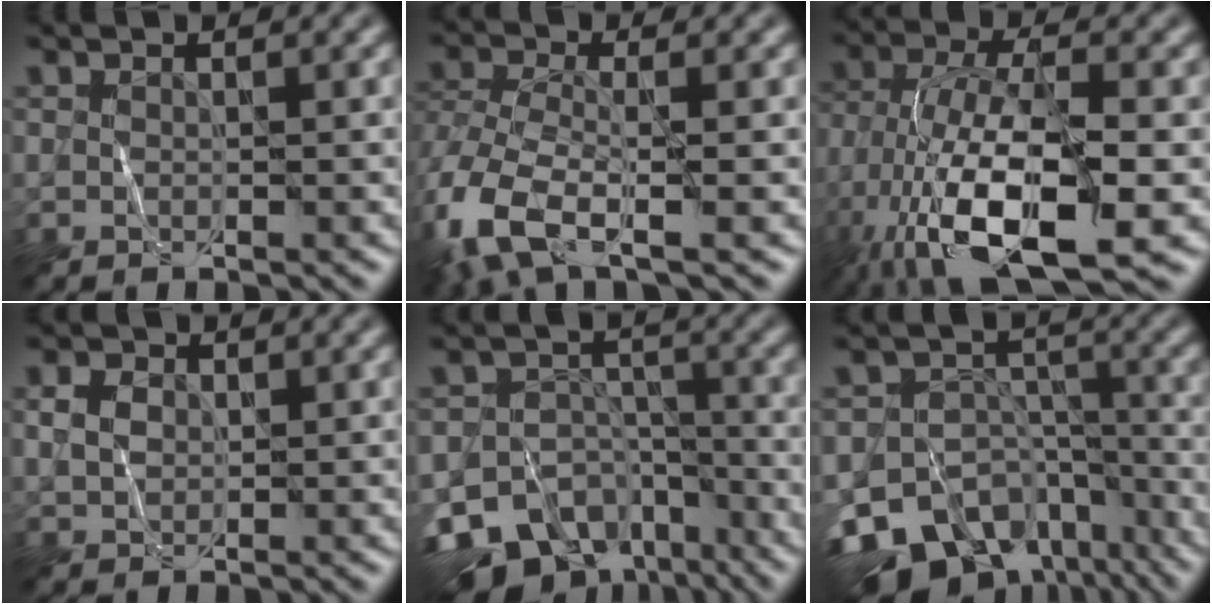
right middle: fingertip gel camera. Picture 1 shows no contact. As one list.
[{"total": 7.4, "force": [-3.3, 3.3, 5.7], "torque": [-0.139, -0.005, -0.076]}, {"total": 14.1, "force": [-6.5, 5.2, 11.5], "torque": [-0.225, -0.013, -0.122]}, {"total": 2.1, "force": [0.4, 1.7, 1.2], "torque": [-0.025, 0.002, 0.004]}, {"total": 15.0, "force": [-10.1, 10.0, 4.8], "torque": [-0.091, -0.036, -0.141]}, {"total": 16.5, "force": [-11.1, 10.8, 5.8], "torque": [-0.107, -0.040, -0.146]}]